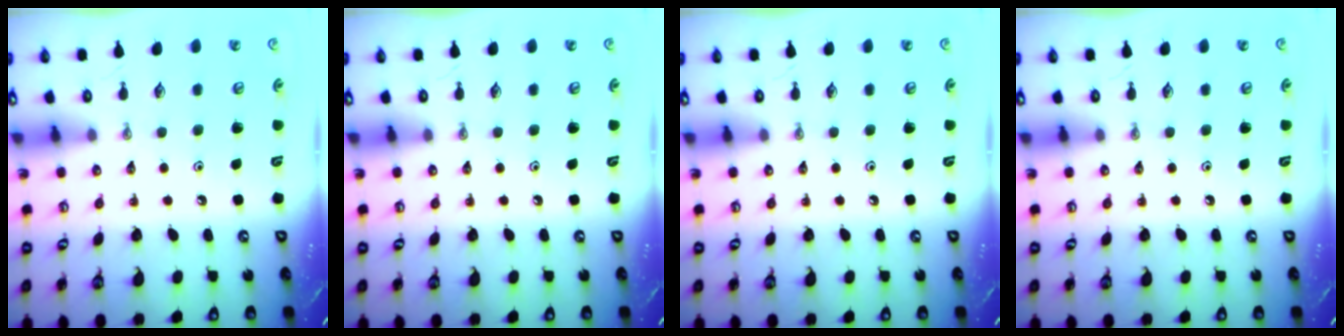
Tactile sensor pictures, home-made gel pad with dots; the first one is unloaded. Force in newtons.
{"total": 0.0}
{"total": 0.0}
{"total": 0.0}